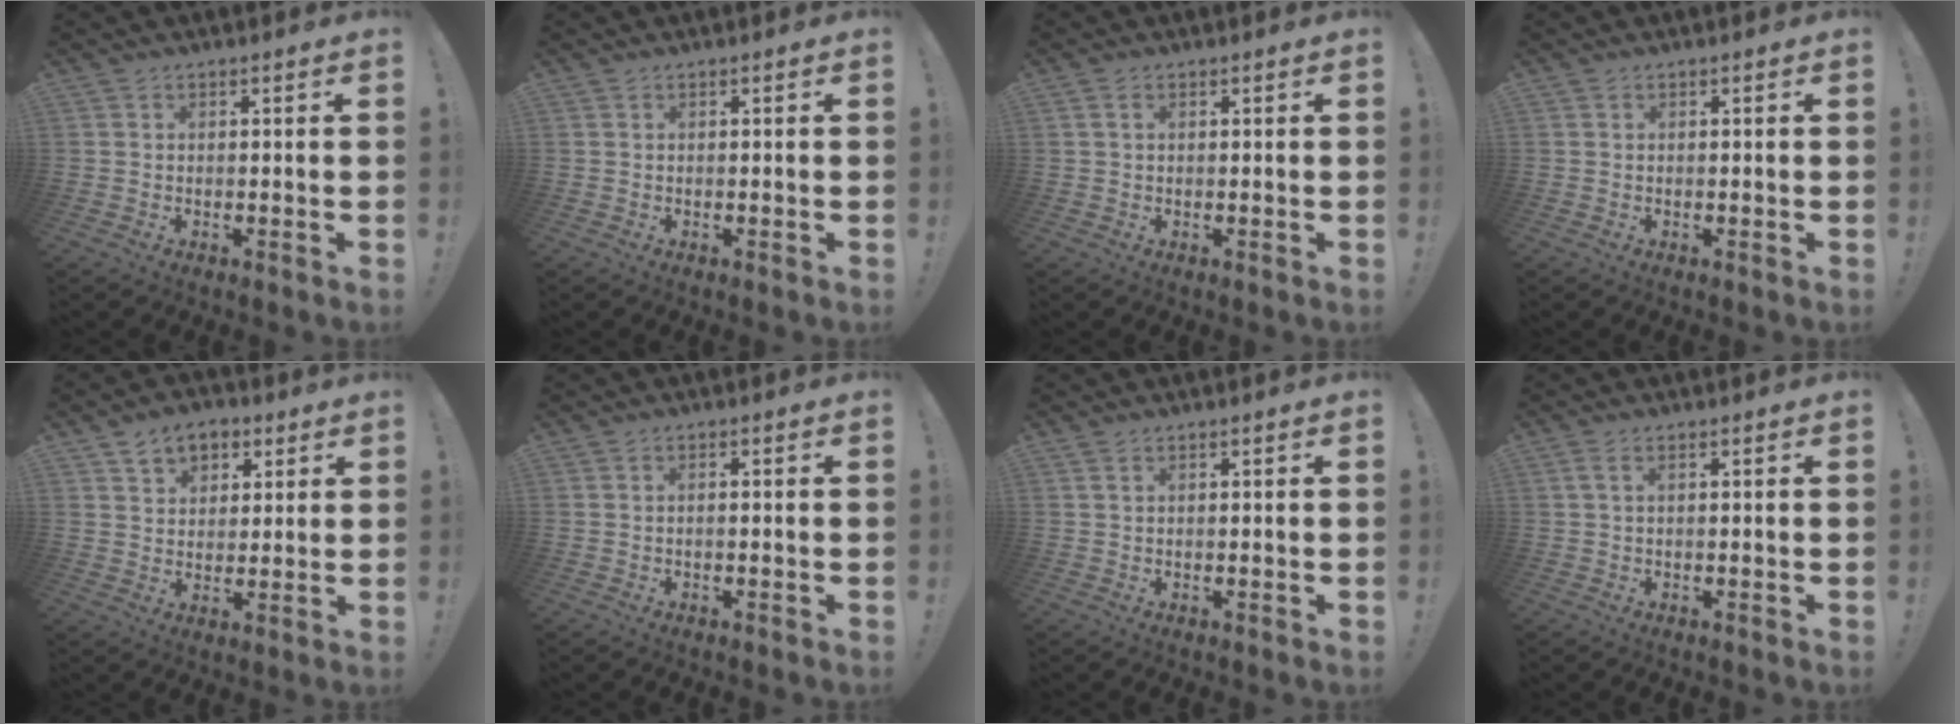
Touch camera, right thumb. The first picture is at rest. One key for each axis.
{"total": 0.0}
{"total": 1.3, "fx": 0.5, "fy": 0.9, "fz": 0.8, "tx": -0.016, "ty": 0.002, "tz": 0.009}
{"total": 0.0}
{"total": 7.9, "fx": 4.1, "fy": 6.0, "fz": 3.0, "tx": -0.040, "ty": -0.019, "tz": 0.078}
{"total": 0.8, "fx": -0.5, "fy": 0.0, "fz": 0.7, "tx": -0.013, "ty": -0.001, "tz": -0.008}
{"total": 1.2, "fx": 0.8, "fy": 0.2, "fz": 0.8, "tx": -0.017, "ty": 0.000, "tz": 0.015}
{"total": 2.0, "fx": 0.7, "fy": 0.5, "fz": 1.8, "tx": -0.043, "ty": 0.004, "tz": 0.014}